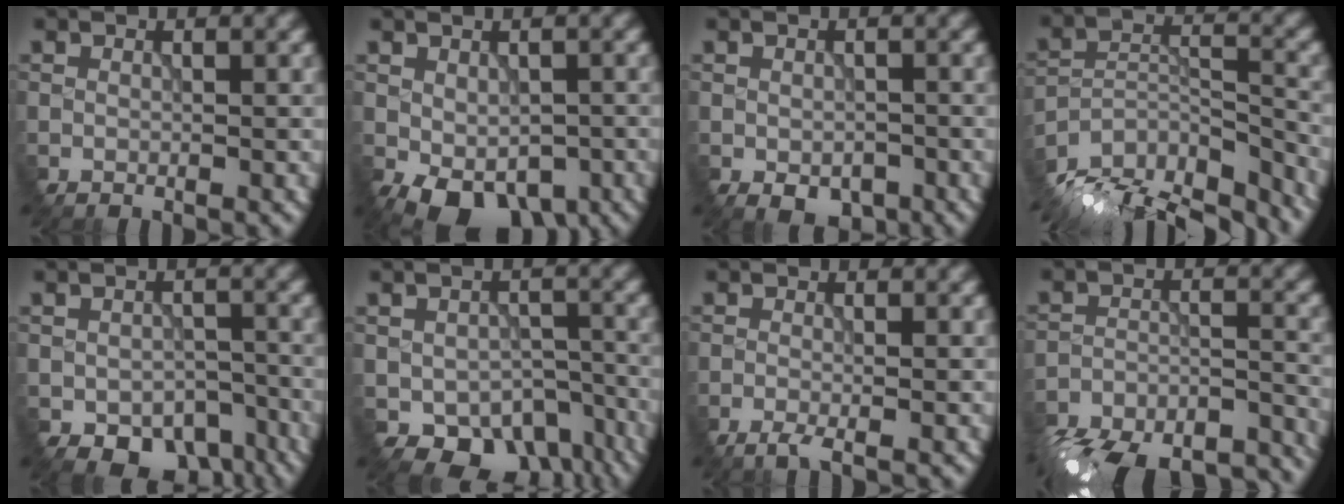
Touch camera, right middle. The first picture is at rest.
{"total": 6.8, "force": [-3.5, 4.0, 4.2], "torque": [-0.066, -0.025, -0.039]}
{"total": 3.2, "force": [-1.7, 2.0, 1.7], "torque": [-0.021, -0.018, -0.023]}
{"total": 15.0, "force": [-13.5, 4.8, 4.3], "torque": [-0.073, -0.003, -0.185]}
{"total": 6.3, "force": [-3.8, 3.8, 3.3], "torque": [-0.047, -0.033, -0.042]}
{"total": 7.2, "force": [-3.9, 4.7, 3.8], "torque": [-0.051, -0.035, -0.040]}
{"total": 1.7, "force": [-1.4, -0.2, 1.0], "torque": [-0.015, -0.002, -0.031]}
{"total": 19.4, "force": [-18.4, 5.1, 3.5], "torque": [-0.051, -0.031, -0.226]}